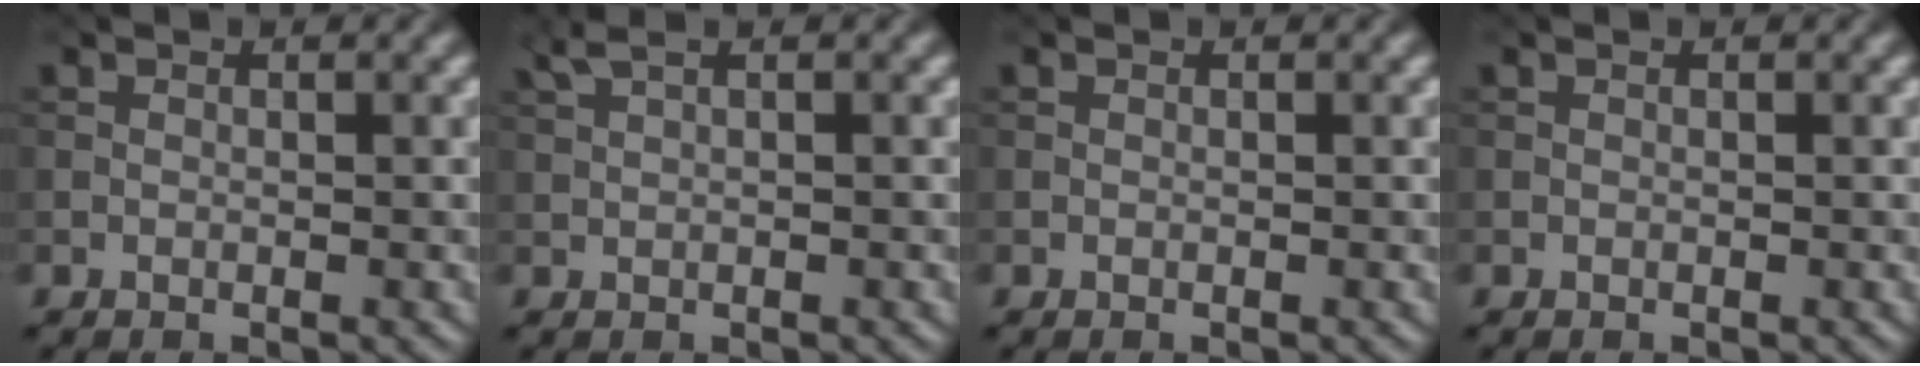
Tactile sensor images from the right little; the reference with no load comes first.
{"total": 2.0, "force": [1.3, 0.6, 1.4], "torque": [-0.031, 0.008, 0.024]}
{"total": 0.0}
{"total": 0.0}